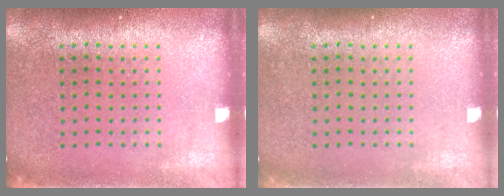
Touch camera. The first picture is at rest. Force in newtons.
{"total": 0.0}